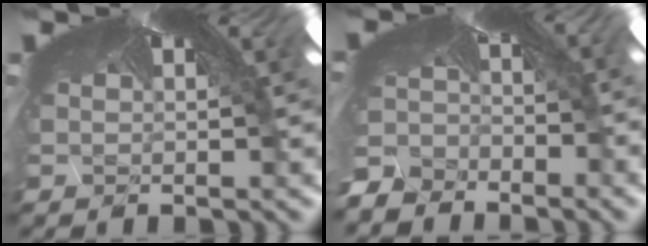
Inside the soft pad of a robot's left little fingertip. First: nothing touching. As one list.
[{"total": 10.5, "force": [-10.4, 1.9, 0.5], "torque": [-0.019, -0.061, -0.161]}]